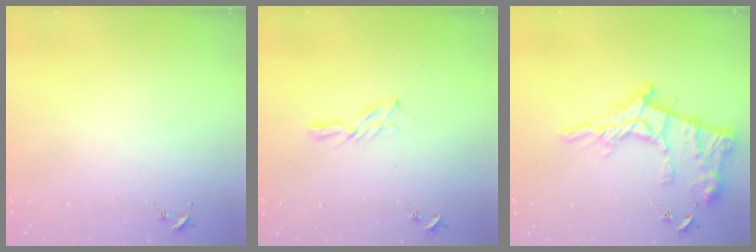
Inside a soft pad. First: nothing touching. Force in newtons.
{"total": 6.2, "press": 6.2, "slide": 0.1}
{"total": 18.5, "press": 18.4, "slide": 1.5}